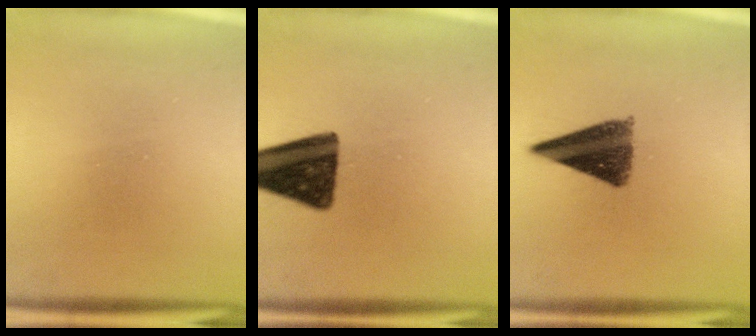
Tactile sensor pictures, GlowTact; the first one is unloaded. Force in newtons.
{"total": 14.3}
{"total": 10.1}